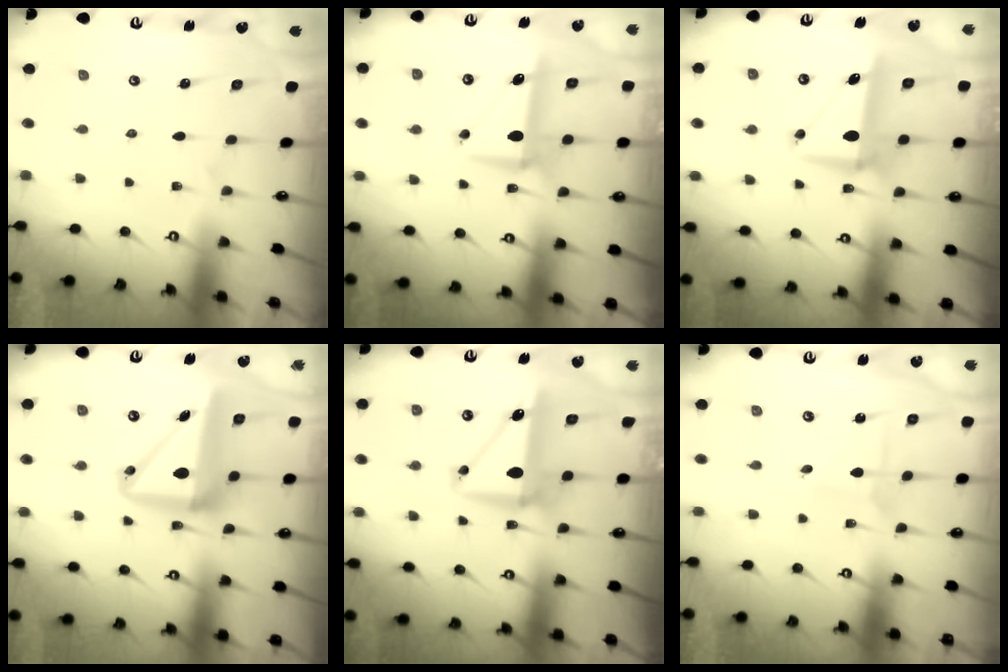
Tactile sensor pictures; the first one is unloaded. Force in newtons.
{"total": 8.3, "press": 8.3, "slide": 0.4}
{"total": 8.1, "press": 7.8, "slide": 2.2}
{"total": 13.0, "press": 12.7, "slide": 2.7}
{"total": 9.1, "press": 9.0, "slide": 1.6}
{"total": 2.0, "press": 2.0, "slide": 0.2}